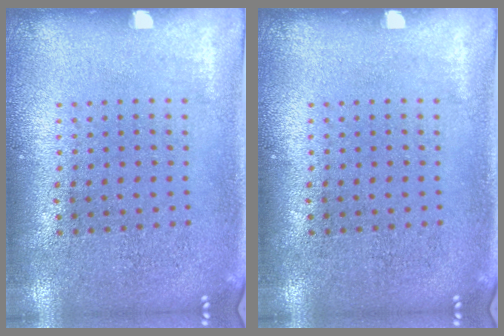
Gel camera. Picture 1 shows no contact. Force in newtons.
{"total": 0.0}